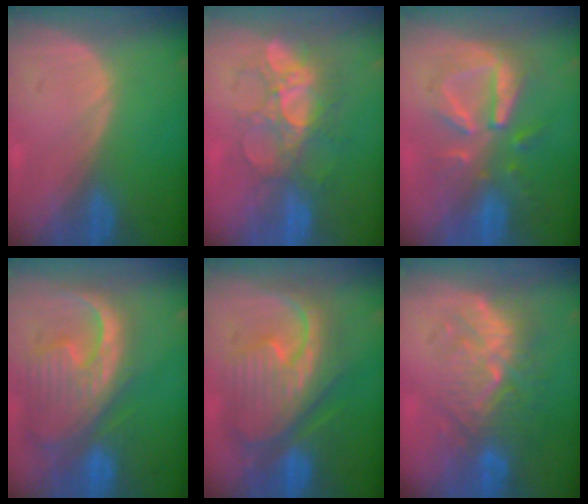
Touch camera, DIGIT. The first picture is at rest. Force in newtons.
{"total": 9.2, "press": 8.5, "slide": 3.5}
{"total": 8.0, "press": 8.0, "slide": 0.1}
{"total": 13.0, "press": 11.1, "slide": 6.7}
{"total": 12.3, "press": 12.2, "slide": 1.4}
{"total": 9.4, "press": 9.0, "slide": 2.7}